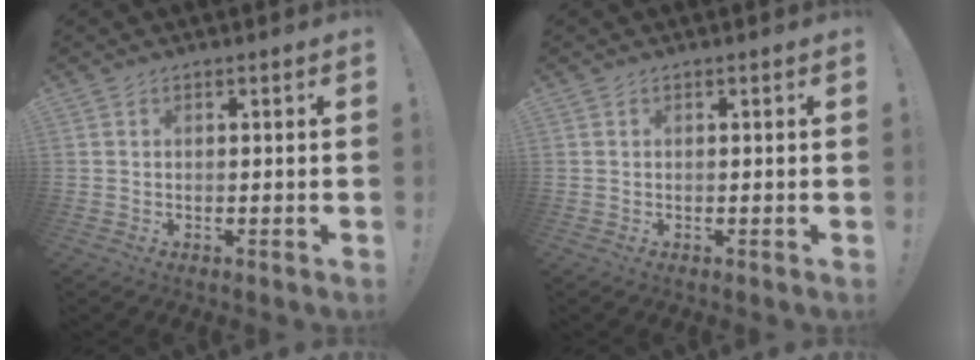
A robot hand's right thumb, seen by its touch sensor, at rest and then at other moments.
{"total": 0.0}